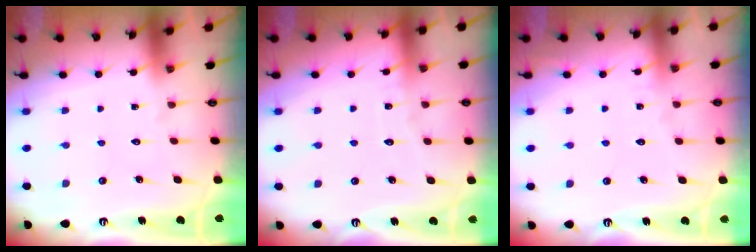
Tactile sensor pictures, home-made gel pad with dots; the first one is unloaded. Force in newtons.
{"total": 2.1, "press": 2.1, "slide": 0.1}
{"total": 3.1, "press": 3.1, "slide": 0.4}